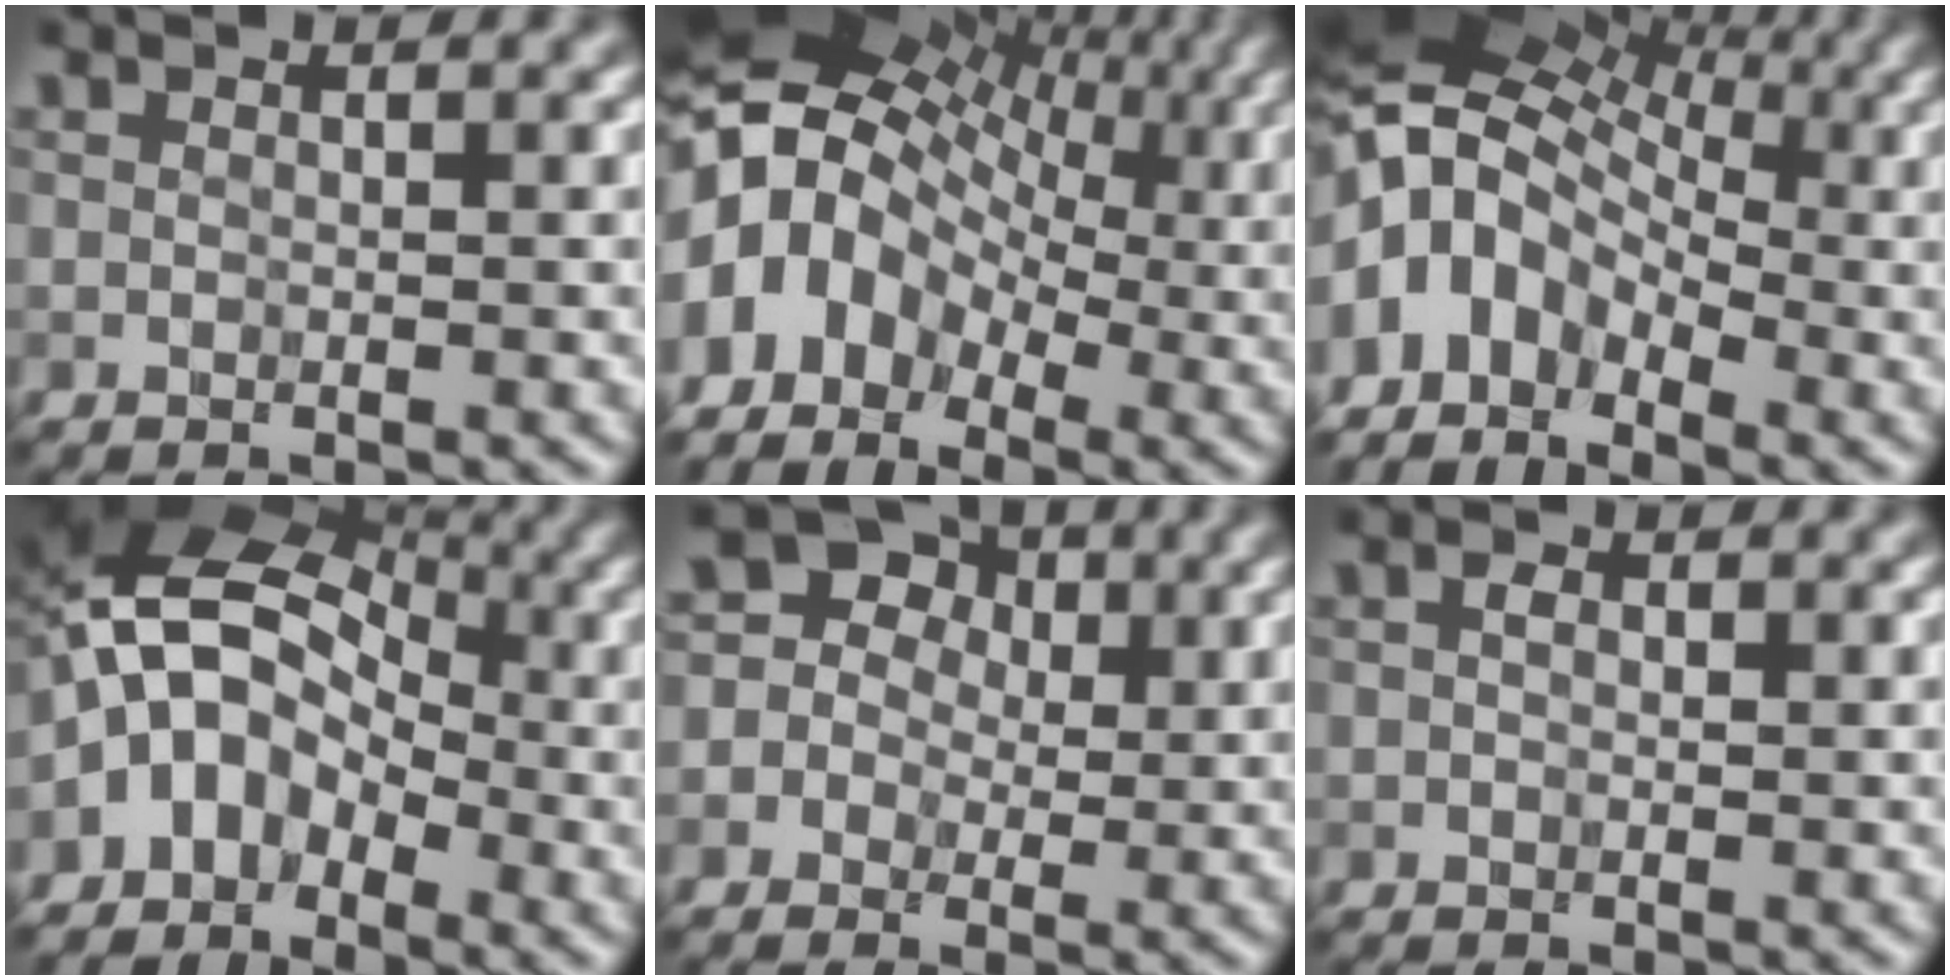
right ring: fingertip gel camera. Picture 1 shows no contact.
{"total": 10.7, "force": [-1.7, 8.7, 6.0], "torque": [-0.107, 0.015, -0.032]}
{"total": 11.2, "force": [-2.6, 8.3, 7.0], "torque": [-0.118, 0.023, -0.051]}
{"total": 6.9, "force": [-2.4, 4.9, 4.1], "torque": [-0.060, 0.022, -0.058]}
{"total": 8.8, "force": [0.9, 8.1, 3.3], "torque": [-0.061, 0.059, -0.029]}
{"total": 0.5, "force": [-0.1, 0.4, 0.4], "torque": [-0.007, 0.007, -0.001]}